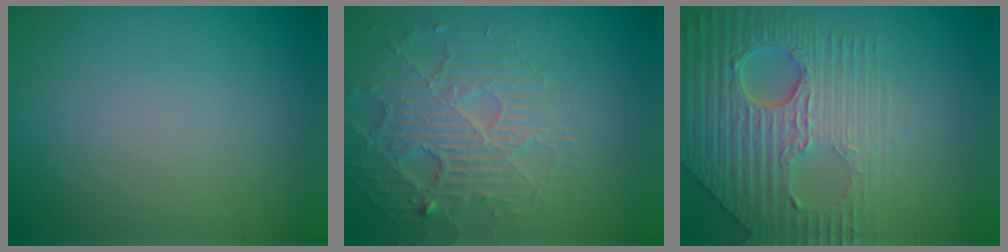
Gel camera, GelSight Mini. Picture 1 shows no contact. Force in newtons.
{"total": 5.3, "press": 4.4, "slide": 3.0}
{"total": 8.1, "press": 6.2, "slide": 5.3}